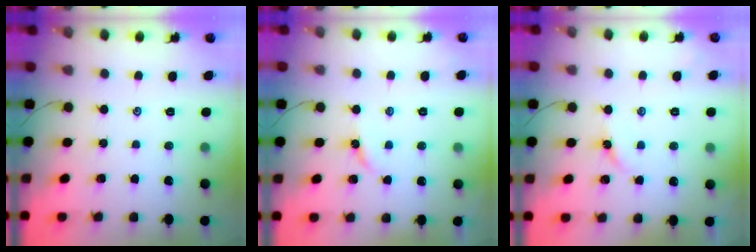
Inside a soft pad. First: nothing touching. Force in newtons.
{"total": 3.8, "press": 3.7, "slide": 0.4}
{"total": 3.4, "press": 3.3, "slide": 0.4}